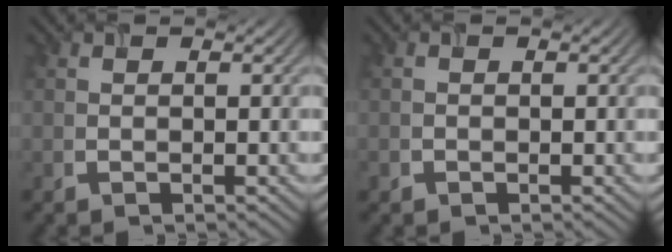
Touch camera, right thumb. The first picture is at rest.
{"total": 0.7, "force": [-0.4, 0.6, 0.0], "torque": [0.002, -0.007, -0.008]}